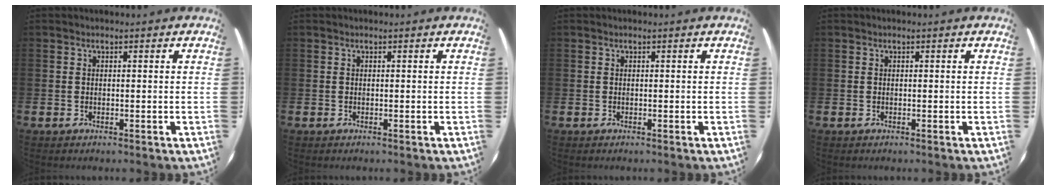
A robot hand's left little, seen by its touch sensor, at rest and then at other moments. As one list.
[{"total": 0.0}, {"total": 0.0}, {"total": 0.0}]